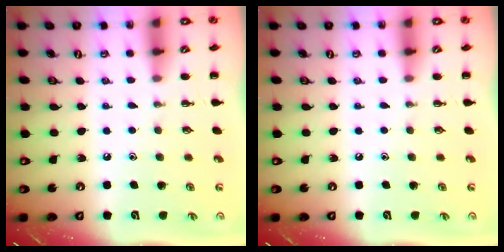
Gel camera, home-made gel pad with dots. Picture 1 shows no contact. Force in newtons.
{"total": 0.0}